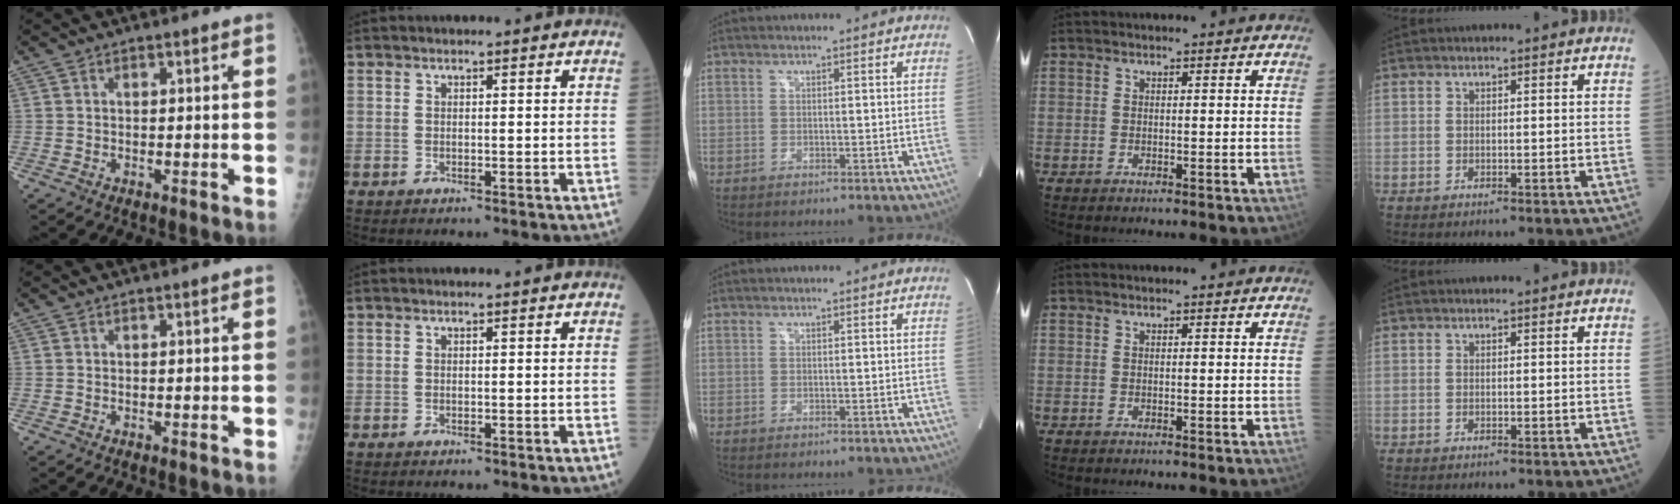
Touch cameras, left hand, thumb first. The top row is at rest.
{}